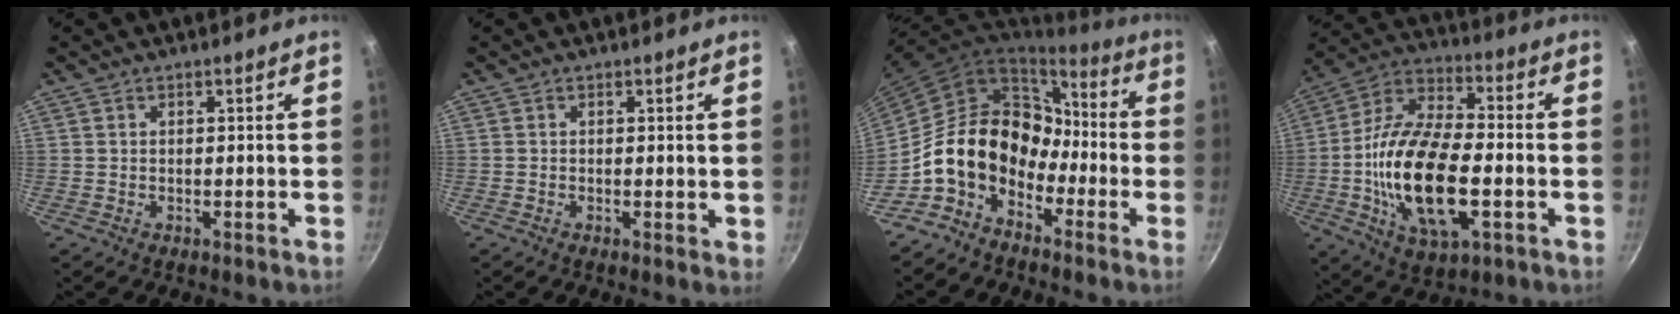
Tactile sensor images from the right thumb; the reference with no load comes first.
{"total": 0.9, "force": [0.1, 0.4, 0.8], "torque": [-0.010, -0.003, -0.002]}
{"total": 16.1, "force": [-6.3, 11.7, 9.1], "torque": [-0.108, 0.073, -0.124]}
{"total": 21.7, "force": [-4.0, 10.1, 18.8], "torque": [-0.351, 0.019, -0.084]}